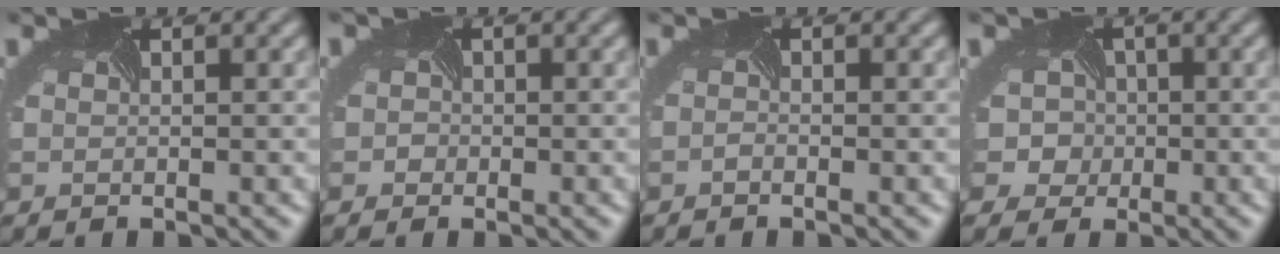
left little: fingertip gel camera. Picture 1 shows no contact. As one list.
[{"total": 1.7, "force": [0.0, 1.7, 0.1], "torque": [0.000, 0.008, -0.019]}, {"total": 0.6, "force": [-0.4, -0.3, -0.4], "torque": [-0.005, -0.002, -0.011]}, {"total": 6.3, "force": [0.1, 6.0, 1.9], "torque": [-0.030, 0.021, -0.045]}]